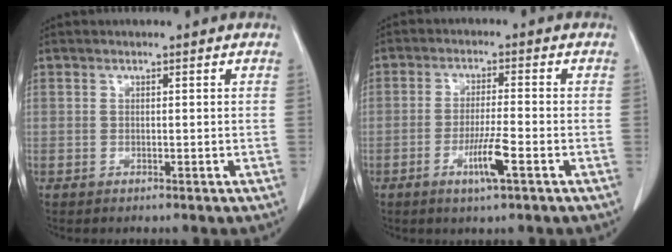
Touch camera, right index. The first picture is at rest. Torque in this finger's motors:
{"motor_torque": [1.26, -0.42, 0.60, 0.10]}